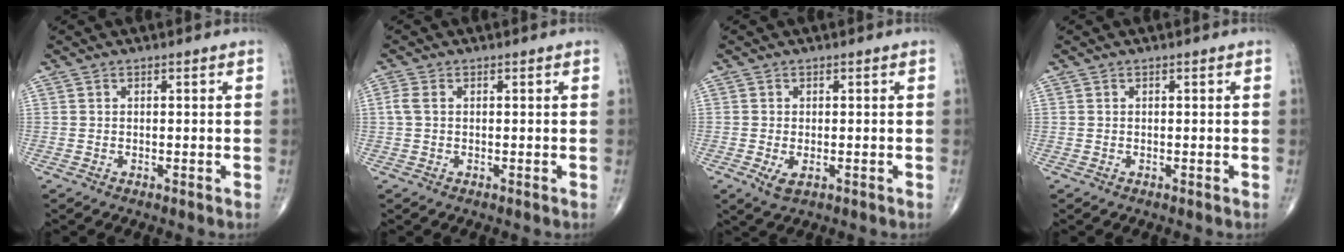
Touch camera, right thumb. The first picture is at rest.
{"total": 1.9, "force": [0.2, 1.2, 1.5], "torque": [-0.043, 0.004, 0.003]}
{"total": 2.5, "force": [-0.8, 1.2, 2.1], "torque": [-0.039, -0.007, -0.010]}
{"total": 0.0}